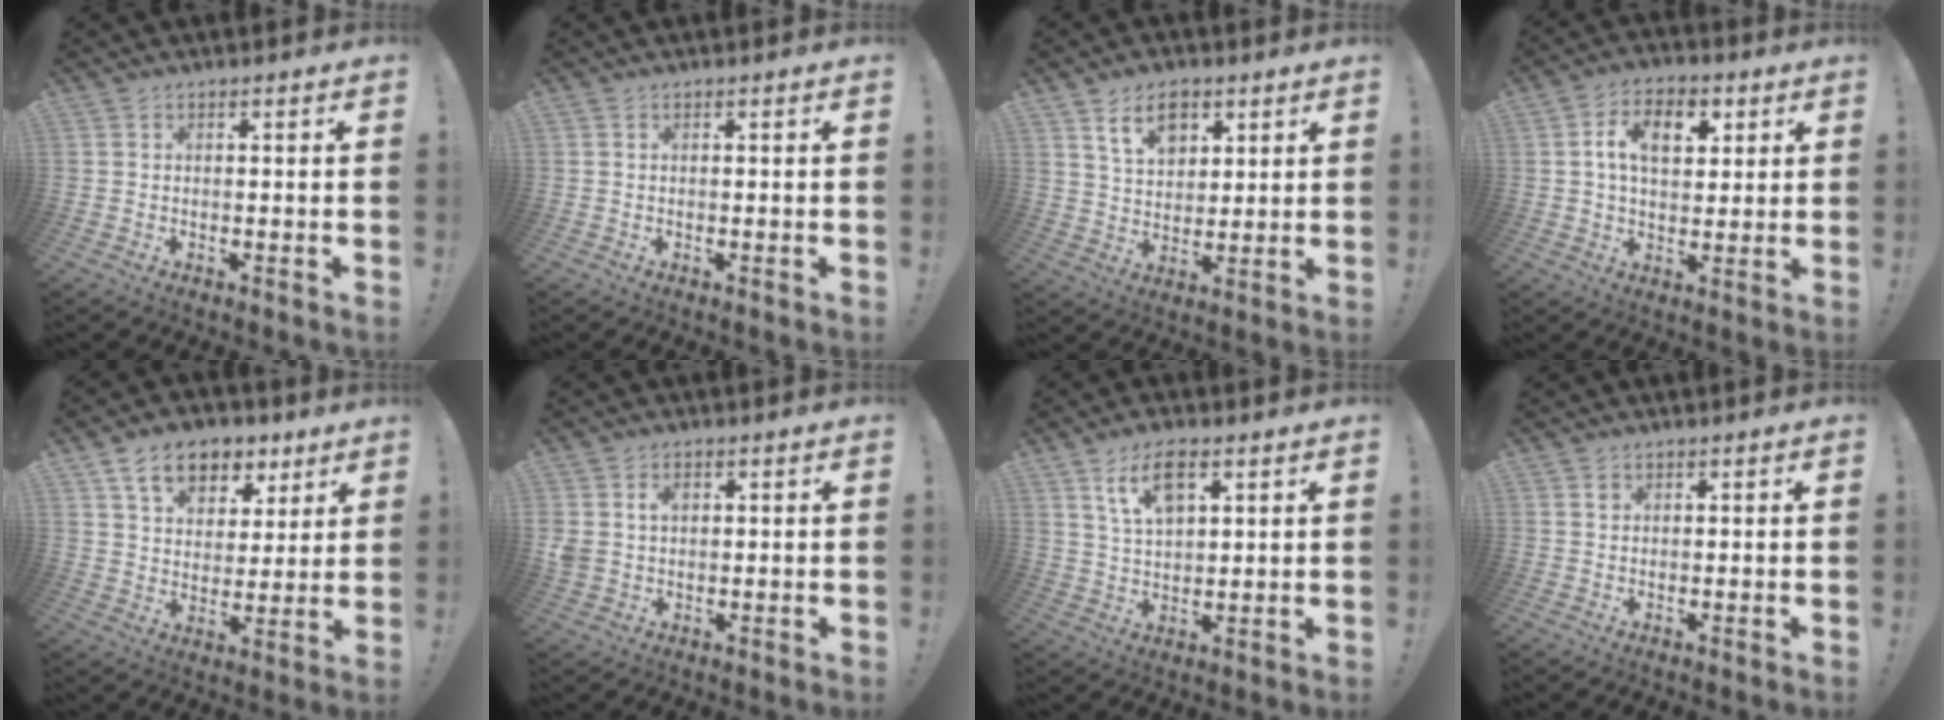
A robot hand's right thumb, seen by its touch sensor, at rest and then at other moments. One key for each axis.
{"total": 0.0}
{"total": 10.1, "fx": 5.6, "fy": 6.5, "fz": 5.4, "tx": -0.086, "ty": -0.018, "tz": 0.104}
{"total": 11.4, "fx": 3.3, "fy": 7.1, "fz": 8.3, "tx": -0.123, "ty": 0.008, "tz": 0.057}
{"total": 12.9, "fx": 7.7, "fy": 8.3, "fz": 6.0, "tx": -0.094, "ty": -0.035, "tz": 0.144}
{"total": 4.1, "fx": 1.1, "fy": 3.3, "fz": 2.2, "tx": -0.040, "ty": 0.003, "tz": 0.020}
{"total": 9.3, "fx": 4.7, "fy": 4.6, "fz": 6.6, "tx": -0.121, "ty": -0.001, "tz": 0.088}
{"total": 0.8, "fx": 0.4, "fy": 0.6, "fz": 0.2, "tx": 0.000, "ty": 0.000, "tz": 0.007}